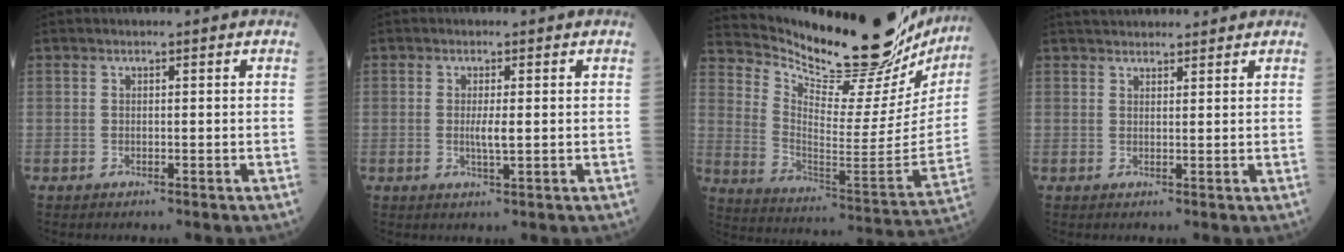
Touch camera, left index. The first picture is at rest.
{"total": 2.3, "force": [0.1, 0.2, 2.3], "torque": [-0.048, -0.003, 0.001]}
{"total": 27.4, "force": [24.8, 4.8, 10.4], "torque": [-0.178, -0.096, 0.341]}
{"total": 8.5, "force": [7.8, 1.6, 3.0], "torque": [-0.044, 0.033, 0.115]}